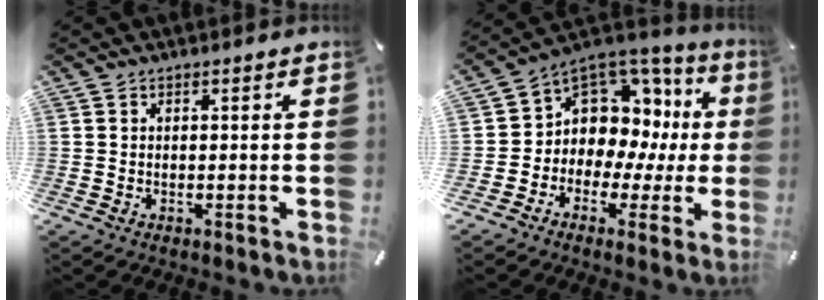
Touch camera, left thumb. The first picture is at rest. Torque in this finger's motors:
{"motor_torque": [1.05, 1.22, 0.52, 0.45, 0.08]}